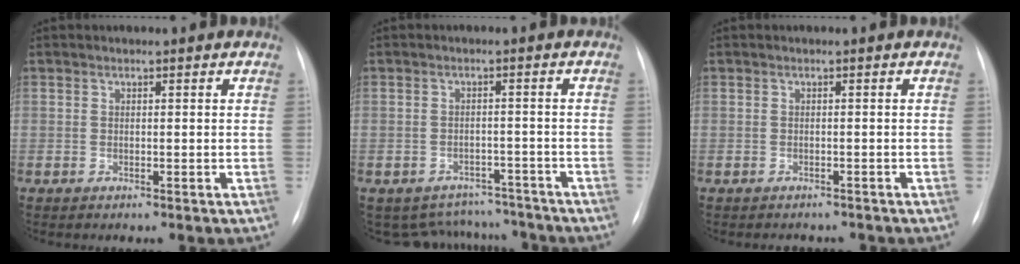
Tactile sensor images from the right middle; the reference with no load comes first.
{"total": 8.5, "force": [-7.8, 3.4, -0.4], "torque": [0.012, 0.028, -0.096]}
{"total": 3.2, "force": [-2.8, 1.3, 0.5], "torque": [-0.004, 0.002, -0.031]}